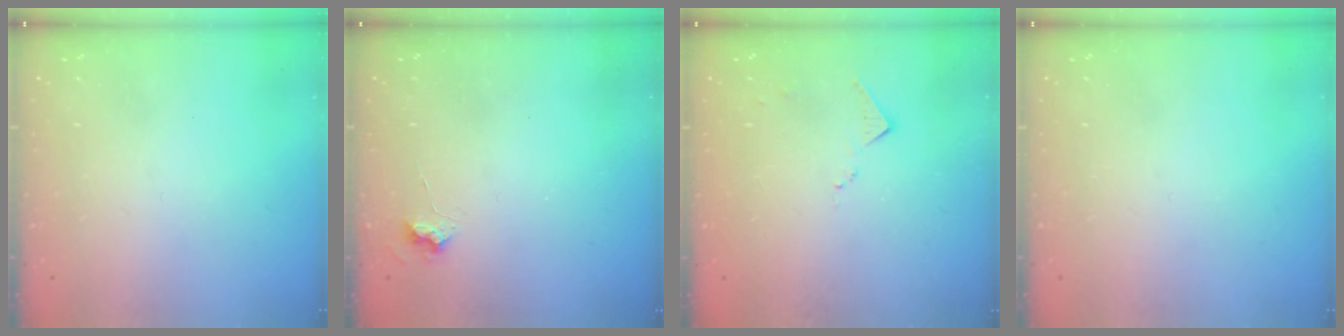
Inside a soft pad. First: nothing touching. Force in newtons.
{"total": 4.1, "press": 4.0, "slide": 0.6}
{"total": 6.7, "press": 6.7, "slide": 0.8}
{"total": 0.0}